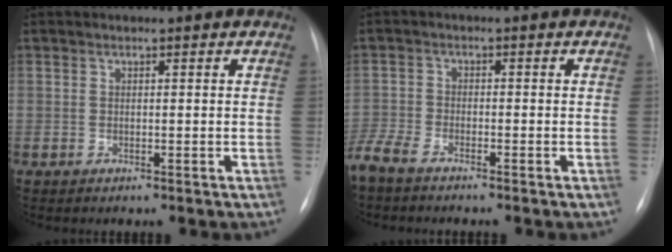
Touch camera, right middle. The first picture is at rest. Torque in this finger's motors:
{"motor_torque": [-0.19, -0.90, 0.77, 0.21]}